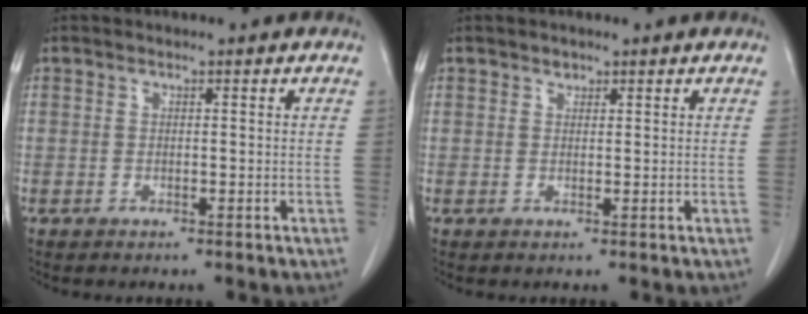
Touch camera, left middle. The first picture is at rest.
{"total": 0.8, "force": [0.6, 0.5, 0.1], "torque": [0.000, -0.004, 0.008]}